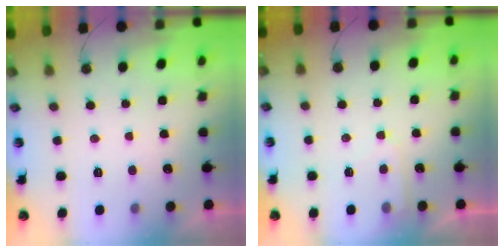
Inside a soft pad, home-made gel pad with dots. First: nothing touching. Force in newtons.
{"total": 4.5, "press": 4.4, "slide": 0.6}